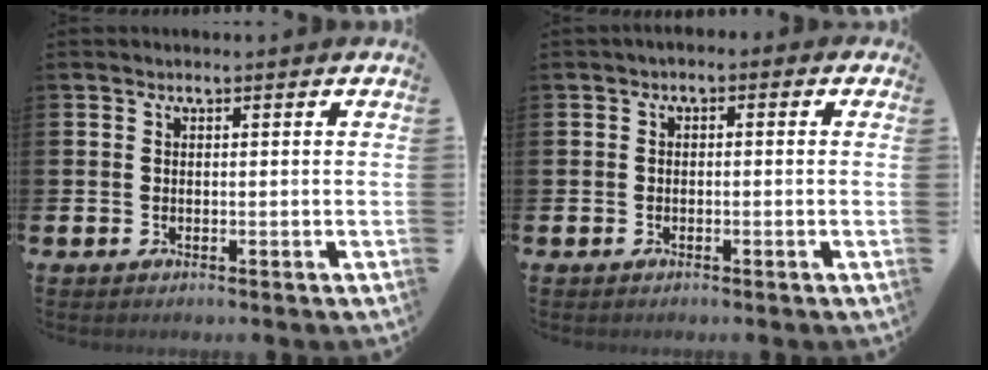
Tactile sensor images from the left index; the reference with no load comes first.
{"total": 1.2, "force": [-0.9, 0.7, 0.4], "torque": [-0.016, 0.007, -0.021]}